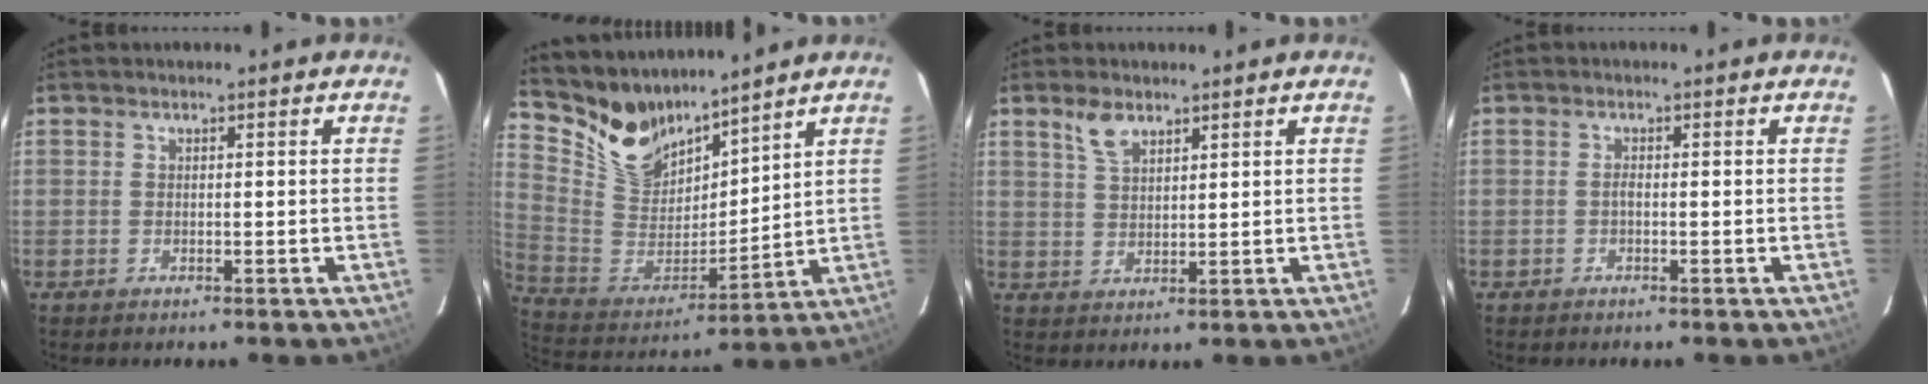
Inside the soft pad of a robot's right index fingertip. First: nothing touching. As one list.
[{"total": 14.0, "force": [11.8, 6.3, 4.1], "torque": [-0.106, -0.004, 0.245]}, {"total": 4.2, "force": [2.9, 2.0, 2.4], "torque": [-0.044, 0.005, 0.059]}, {"total": 0.7, "force": [-0.3, 0.3, 0.6], "torque": [-0.012, 0.004, -0.007]}]